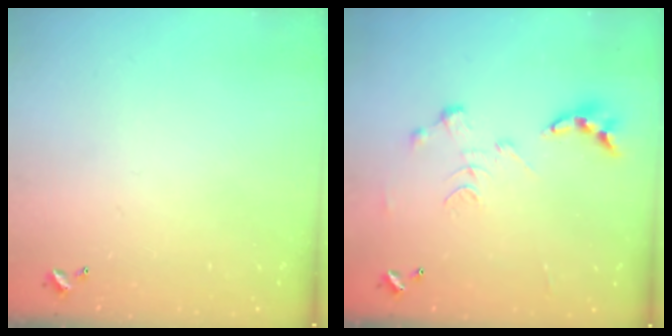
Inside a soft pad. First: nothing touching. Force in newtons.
{"total": 0.0}